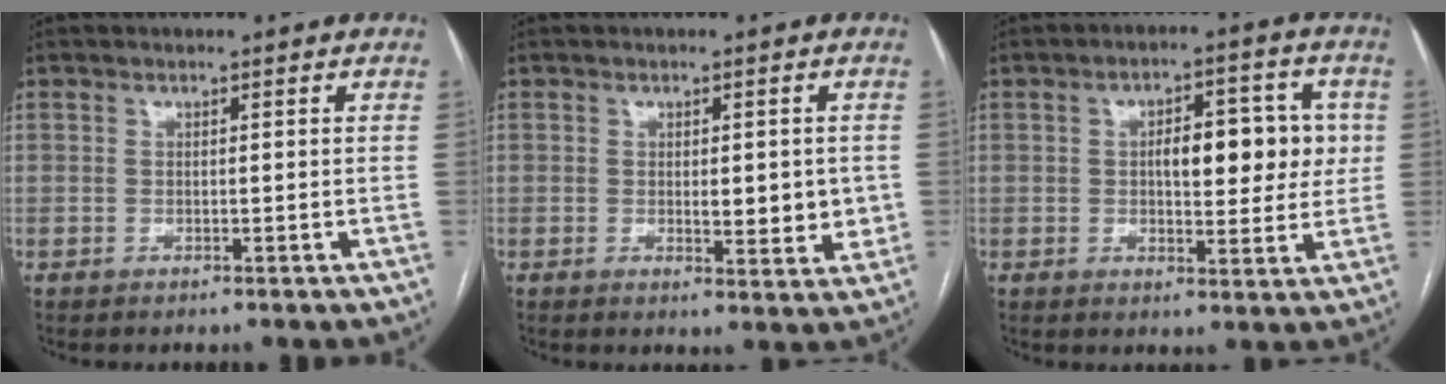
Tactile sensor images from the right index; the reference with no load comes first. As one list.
[{"total": 5.2, "force": [0.0, 2.1, 4.8], "torque": [-0.057, -0.008, 0.004]}, {"total": 10.1, "force": [1.3, 4.1, 9.1], "torque": [-0.121, 0.023, 0.022]}]